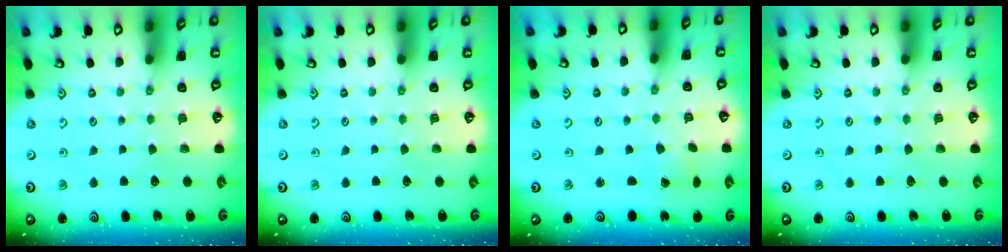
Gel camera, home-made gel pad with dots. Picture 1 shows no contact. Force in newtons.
{"total": 0.0}
{"total": 1.0, "press": 1.0, "slide": 0.1}
{"total": 0.0}